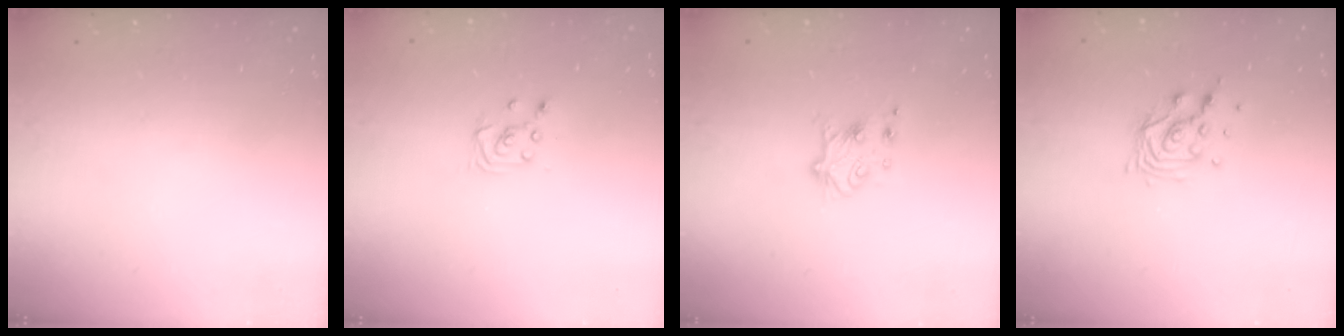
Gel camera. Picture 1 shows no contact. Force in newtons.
{"total": 3.4, "press": 3.4, "slide": 0.4}
{"total": 5.5, "press": 5.4, "slide": 1.0}
{"total": 9.3, "press": 9.3, "slide": 0.4}